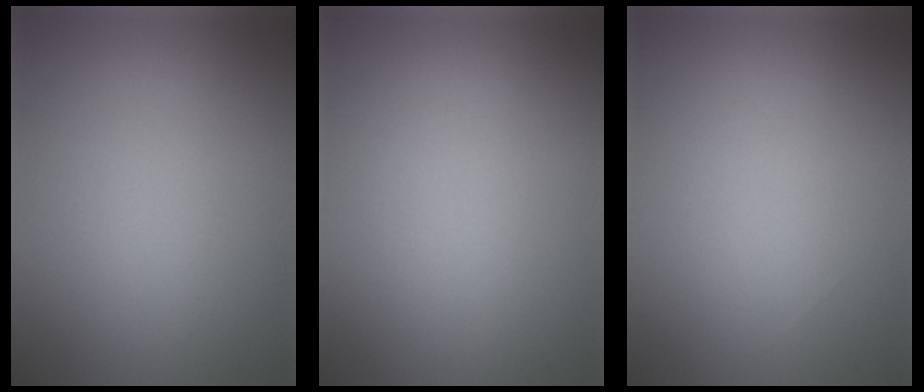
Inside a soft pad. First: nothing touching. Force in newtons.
{"total": 0.0}
{"total": 0.0}